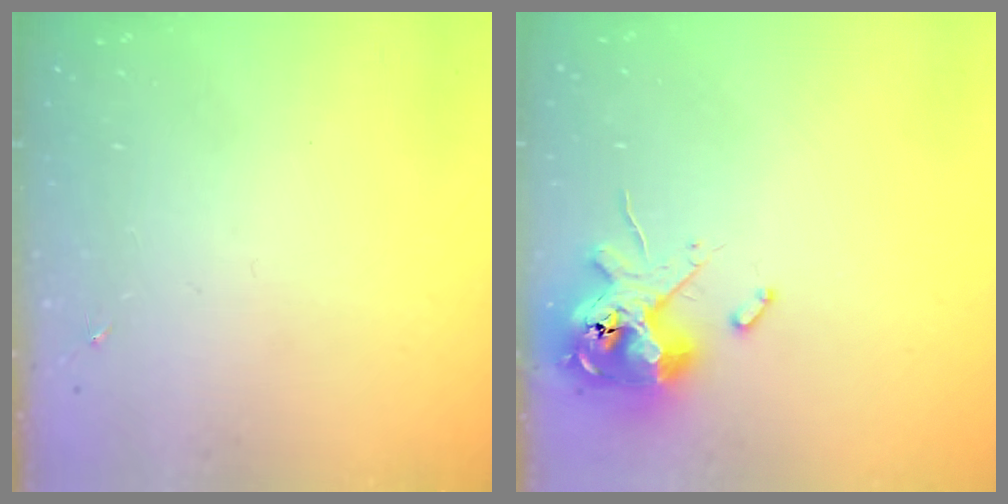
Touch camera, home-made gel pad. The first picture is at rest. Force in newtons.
{"total": 14.6, "press": 14.4, "slide": 2.8}